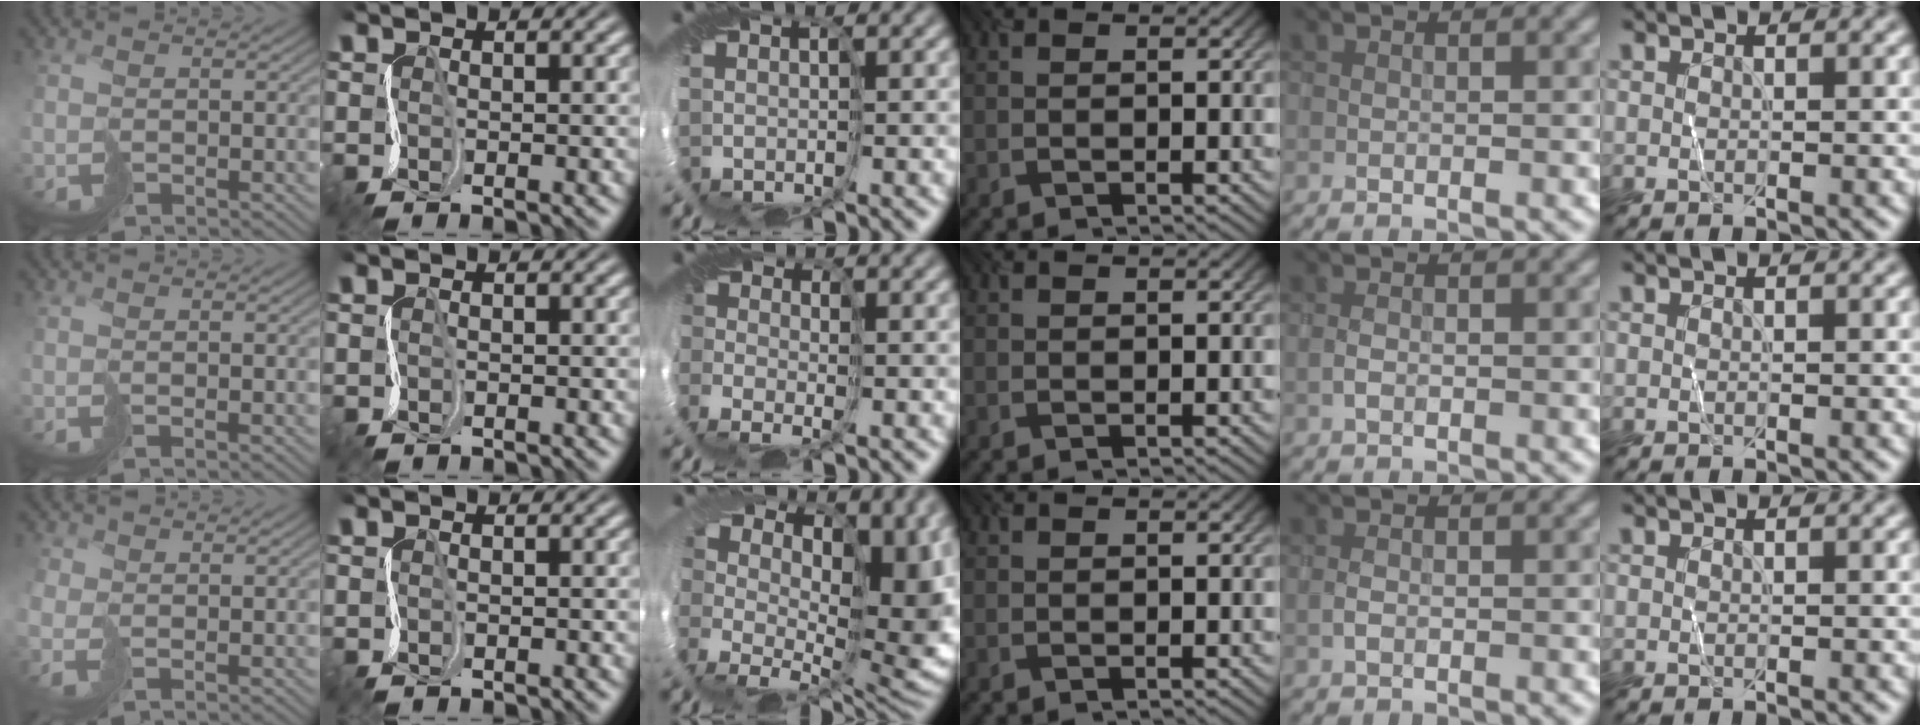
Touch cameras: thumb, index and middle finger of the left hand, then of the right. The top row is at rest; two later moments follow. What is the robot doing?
{"motion": "cut", "object": "receipt paper"}